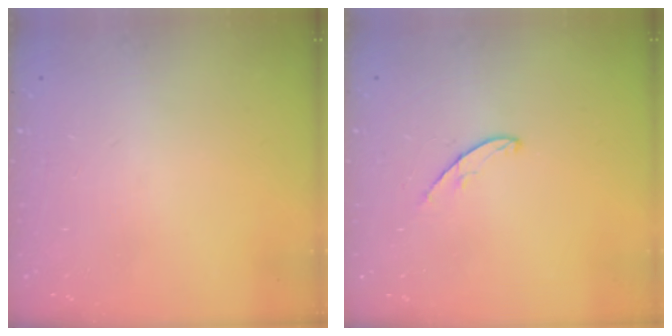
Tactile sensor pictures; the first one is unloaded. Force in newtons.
{"total": 3.9, "press": 3.9, "slide": 0.3}